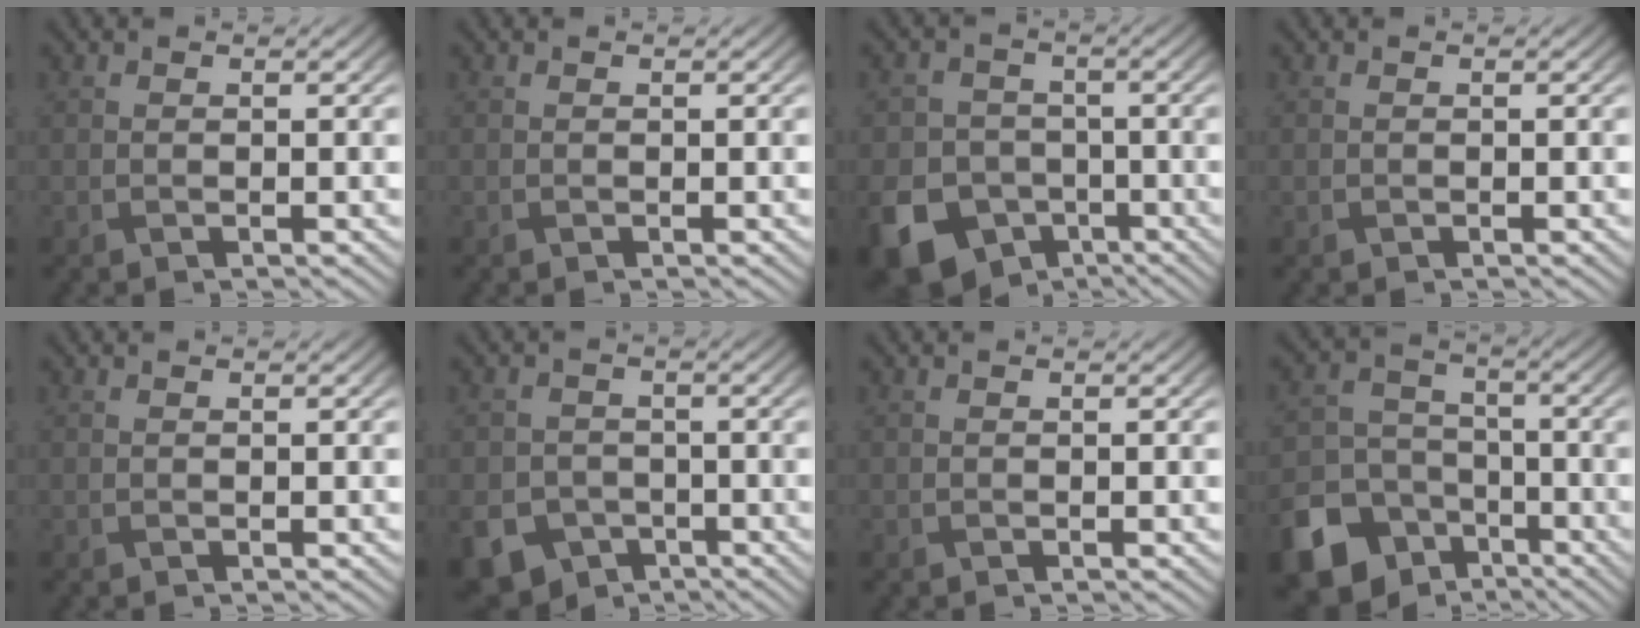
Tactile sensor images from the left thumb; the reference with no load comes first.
{"total": 0.0}
{"total": 12.5, "force": [-6.1, 10.0, 4.4], "torque": [-0.121, -0.064, -0.116]}
{"total": 0.0}
{"total": 0.0}
{"total": 9.7, "force": [-5.0, 7.8, 2.9], "torque": [-0.067, -0.047, -0.100]}
{"total": 0.0}
{"total": 14.1, "force": [-8.3, 10.1, 5.3], "torque": [-0.151, -0.053, -0.141]}